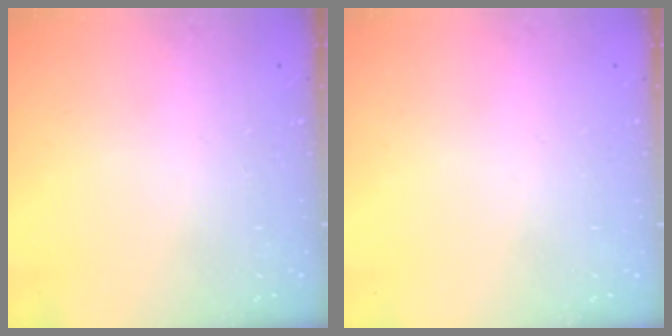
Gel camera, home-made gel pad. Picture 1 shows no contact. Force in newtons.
{"total": 0.0}